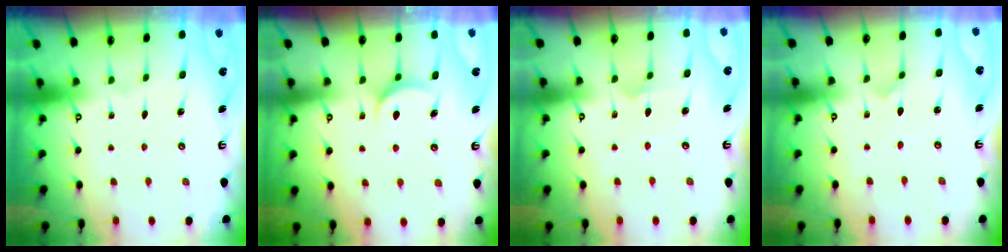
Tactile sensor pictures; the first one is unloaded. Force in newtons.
{"total": 4.9, "press": 4.9, "slide": 0.1}
{"total": 4.7, "press": 4.7, "slide": 0.5}
{"total": 0.0}